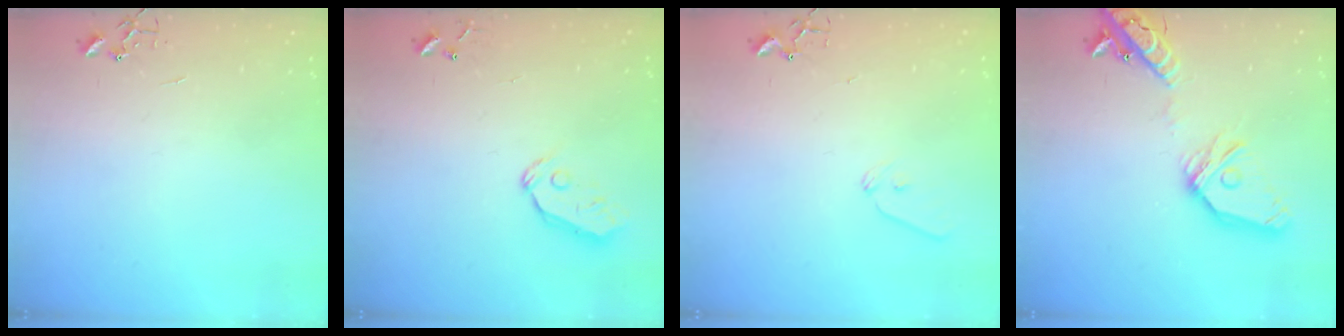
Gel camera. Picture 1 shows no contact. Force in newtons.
{"total": 6.1, "press": 6.1, "slide": 0.6}
{"total": 7.0, "press": 6.9, "slide": 0.8}
{"total": 18.2, "press": 18.0, "slide": 3.2}